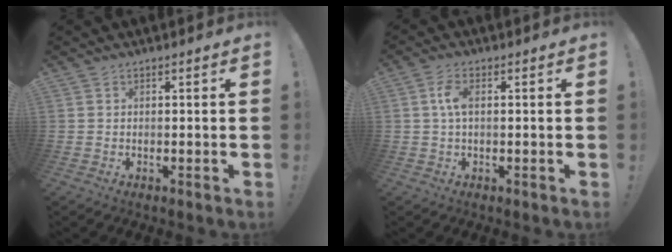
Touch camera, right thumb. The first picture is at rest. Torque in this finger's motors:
{"motor_torque": [0.93, 0.55, 0.50, -0.26, -0.01]}